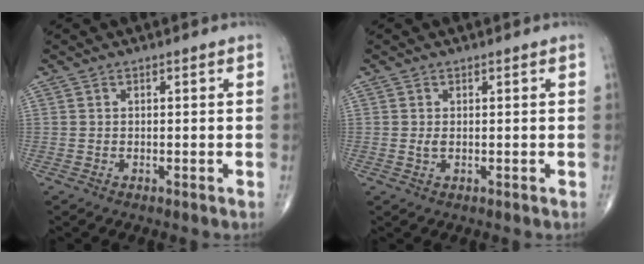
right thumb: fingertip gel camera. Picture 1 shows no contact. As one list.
[{"total": 1.2, "force": [0.0, 0.6, 1.0], "torque": [-0.021, -0.002, 0.001]}]